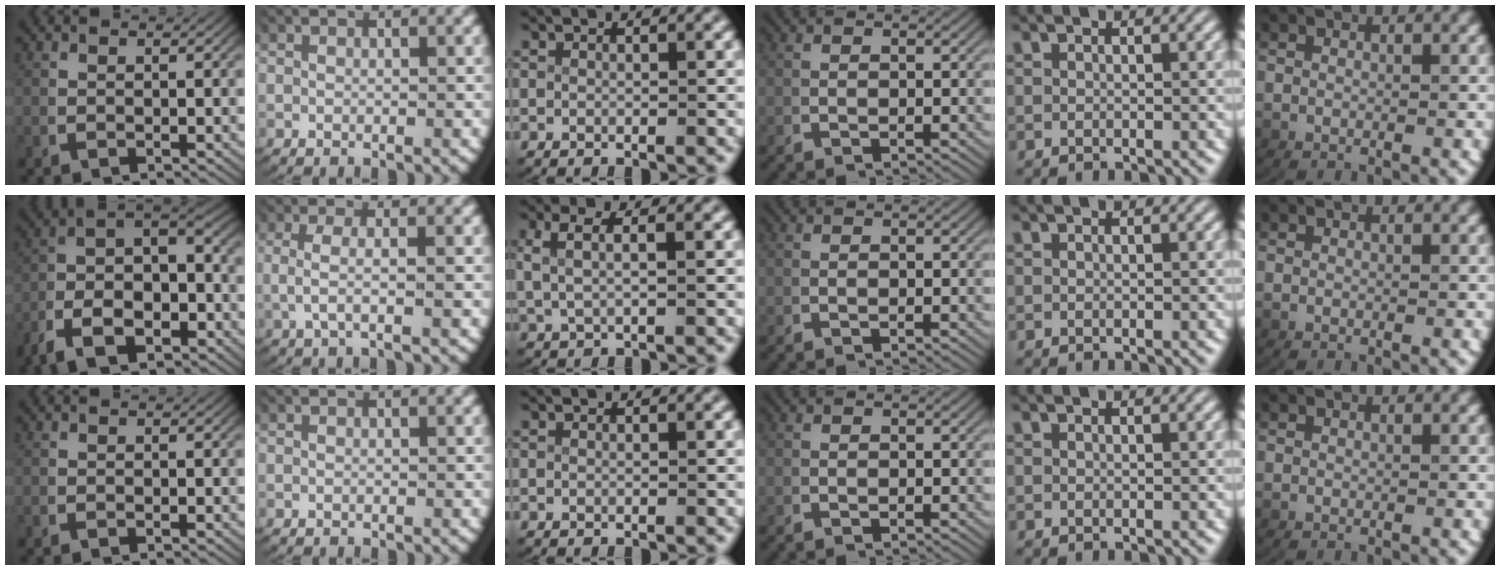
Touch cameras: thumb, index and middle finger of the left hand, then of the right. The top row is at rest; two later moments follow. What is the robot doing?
{"motion": "lift_and_place", "object": "towel"}